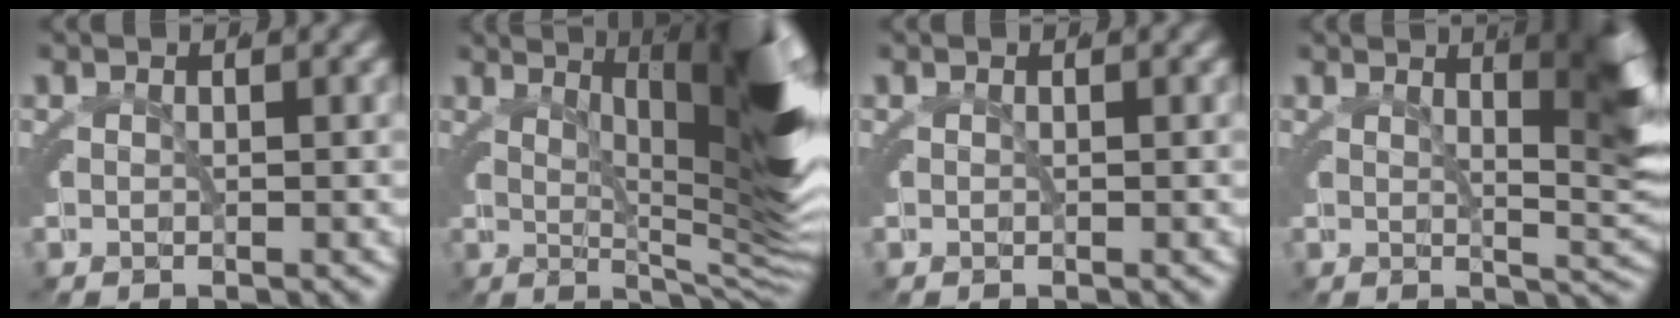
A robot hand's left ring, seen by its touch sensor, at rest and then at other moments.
{"total": 18.4, "force": [2.8, 5.5, 17.4], "torque": [-0.185, 0.023, 0.033]}
{"total": 0.0}
{"total": 7.5, "force": [1.7, 1.7, 7.1], "torque": [-0.049, 0.006, 0.027]}